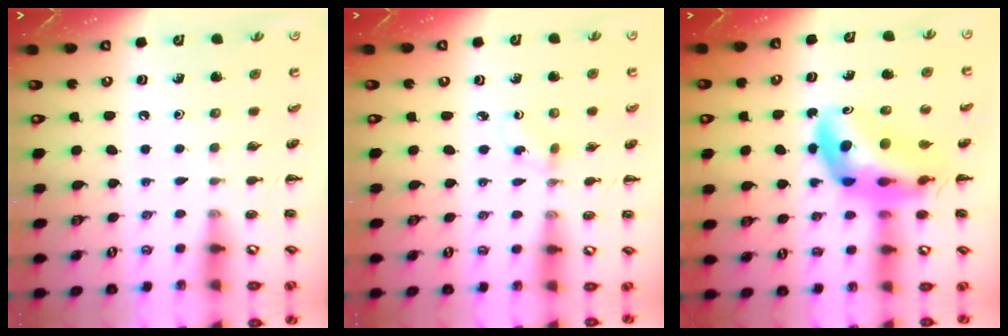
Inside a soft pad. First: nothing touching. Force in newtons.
{"total": 1.4, "press": 1.2, "slide": 0.7}
{"total": 11.0, "press": 10.5, "slide": 3.2}